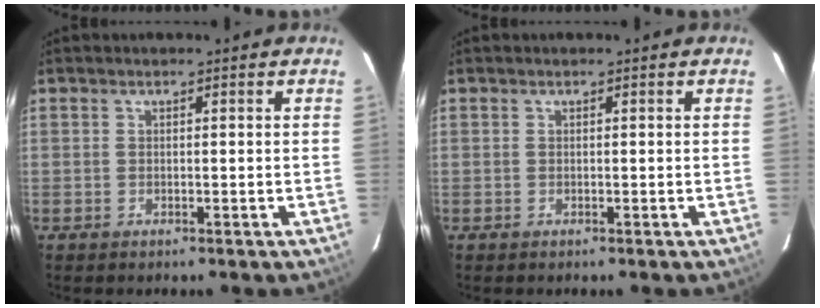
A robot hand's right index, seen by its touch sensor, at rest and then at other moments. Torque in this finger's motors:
{"motor_torque": [0.00, 0.00, 0.01, 0.00]}